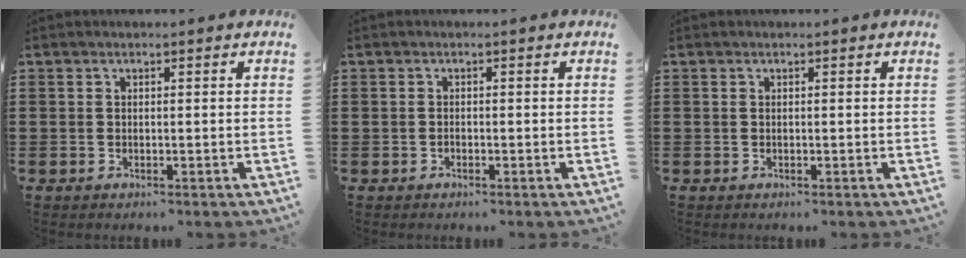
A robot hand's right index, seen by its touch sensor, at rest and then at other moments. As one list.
[{"total": 0.6, "force": [-0.4, 0.4, 0.1], "torque": [-0.004, 0.003, -0.009]}, {"total": 0.0}]